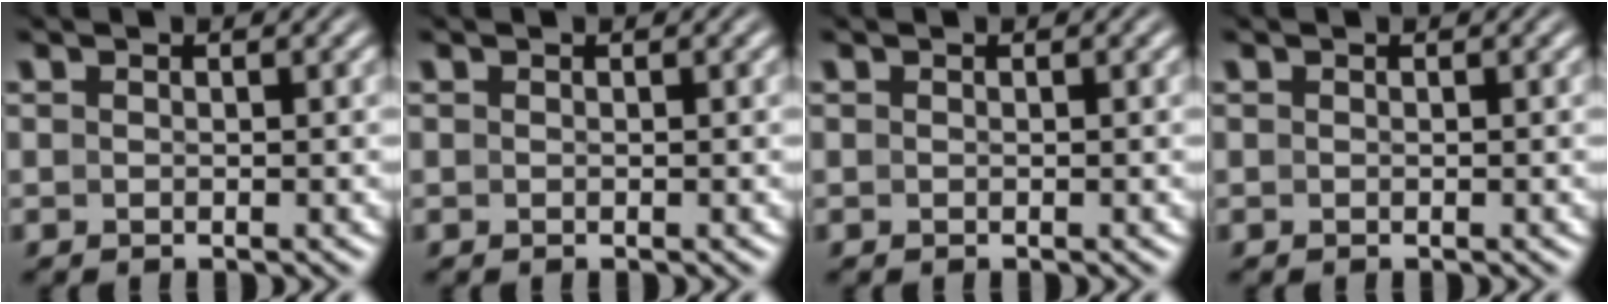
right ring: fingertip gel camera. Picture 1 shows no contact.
{"total": 0.0}
{"total": 0.0}
{"total": 0.0}